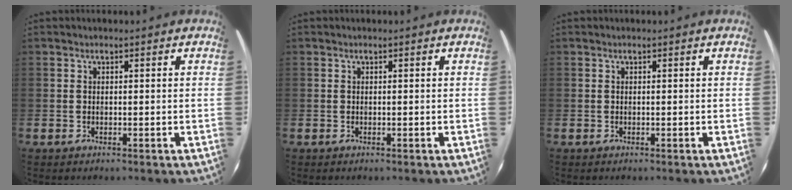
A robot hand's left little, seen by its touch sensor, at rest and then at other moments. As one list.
[{"total": 0.0}, {"total": 0.0}]